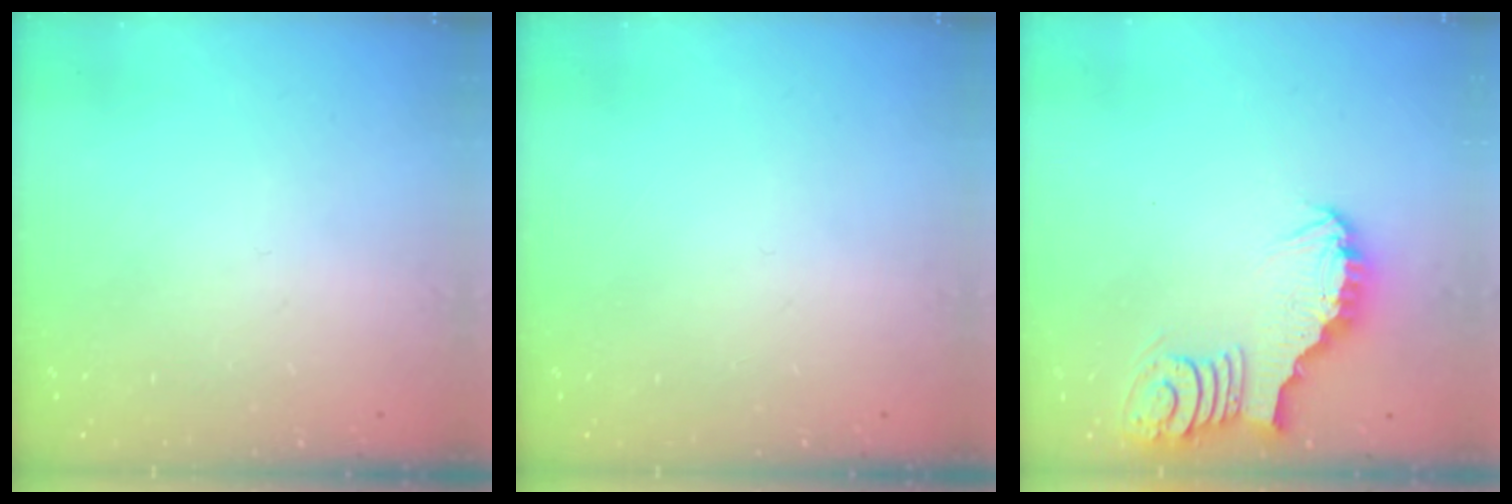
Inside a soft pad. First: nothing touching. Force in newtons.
{"total": 0.0}
{"total": 3.4, "press": 3.4, "slide": 0.2}